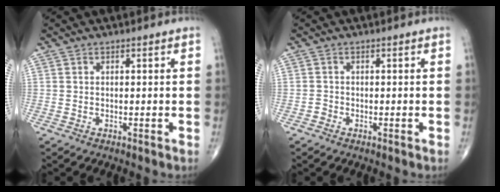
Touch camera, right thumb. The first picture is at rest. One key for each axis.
{"total": 0.9, "fx": -0.5, "fy": 0.7, "fz": 0.1, "tx": 0.003, "ty": 0.003, "tz": -0.015}